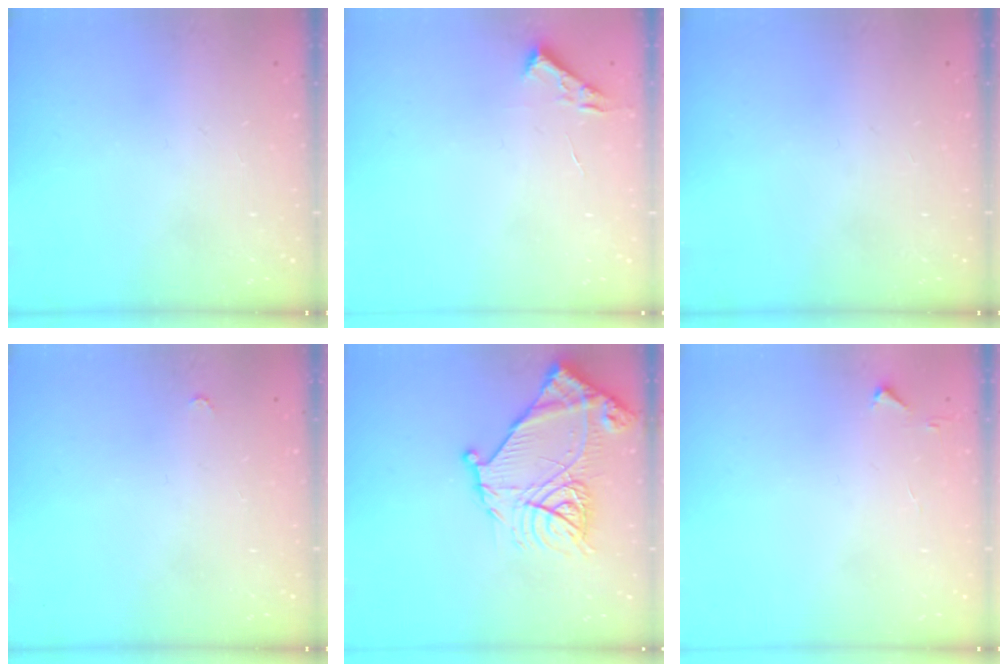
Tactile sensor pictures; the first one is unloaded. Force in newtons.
{"total": 2.7, "press": 2.7, "slide": 0.4}
{"total": 0.0}
{"total": 2.8, "press": 2.8, "slide": 0.4}
{"total": 18.7, "press": 18.6, "slide": 1.8}
{"total": 2.8, "press": 2.8, "slide": 0.4}